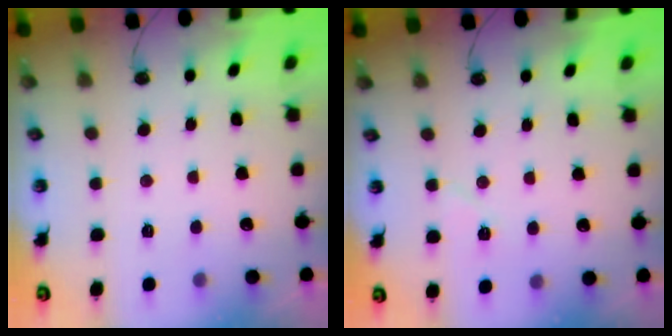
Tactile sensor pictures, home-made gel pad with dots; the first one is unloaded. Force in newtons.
{"total": 4.9, "press": 4.6, "slide": 1.7}